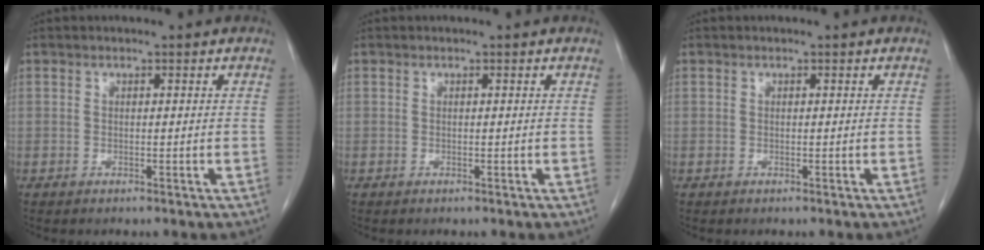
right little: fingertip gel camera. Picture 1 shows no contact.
{"total": 0.0}
{"total": 0.0}